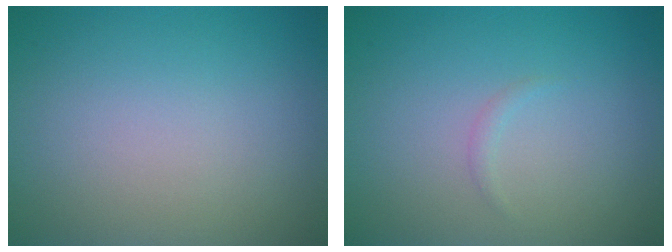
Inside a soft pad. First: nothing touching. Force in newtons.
{"total": 0.6, "press": 0.6, "slide": 0.1}